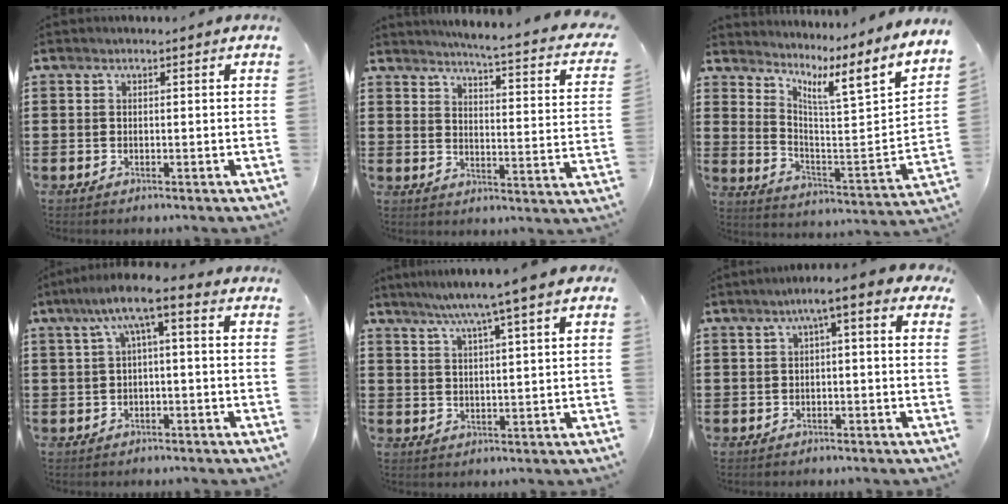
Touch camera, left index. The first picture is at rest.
{"total": 4.3, "force": [3.8, -0.7, 1.9], "torque": [-0.051, -0.040, 0.052]}
{"total": 5.7, "force": [4.0, -0.6, 4.1], "torque": [-0.075, -0.065, 0.044]}
{"total": 5.1, "force": [0.6, 0.9, 5.0], "torque": [-0.097, 0.009, 0.006]}
{"total": 5.9, "force": [4.2, -0.1, 4.0], "torque": [-0.089, -0.012, 0.070]}
{"total": 3.2, "force": [0.1, 0.3, 3.2], "torque": [-0.062, 0.006, -0.004]}